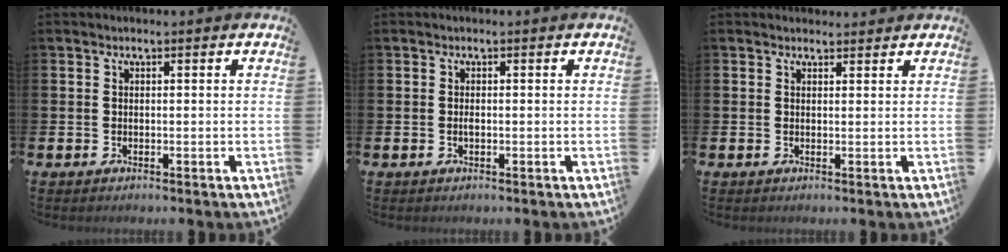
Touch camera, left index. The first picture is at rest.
{"total": 0.7, "force": [-0.1, 0.2, 0.6], "torque": [-0.009, -0.003, -0.003]}
{"total": 1.2, "force": [1.1, 0.5, 0.0], "torque": [0.010, 0.000, 0.018]}